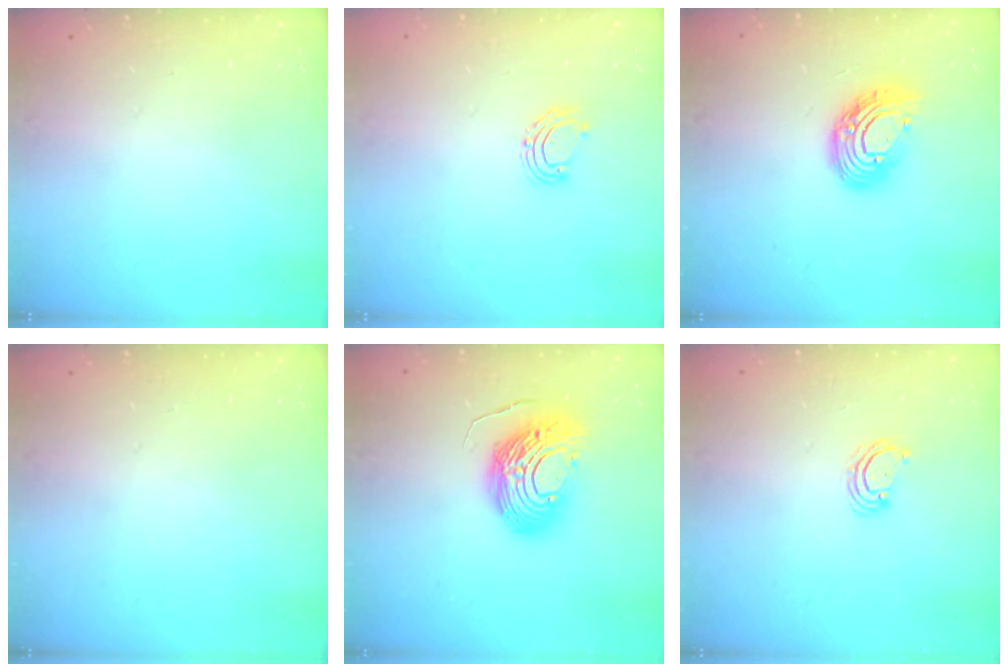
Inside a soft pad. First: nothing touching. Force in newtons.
{"total": 5.3, "press": 5.1, "slide": 1.4}
{"total": 12.4, "press": 12.4, "slide": 1.1}
{"total": 0.0}
{"total": 17.7, "press": 17.6, "slide": 1.6}
{"total": 3.8, "press": 3.8, "slide": 0.4}